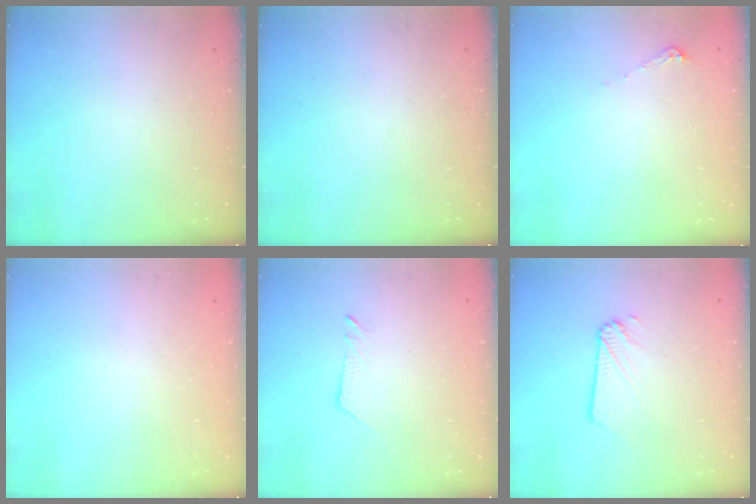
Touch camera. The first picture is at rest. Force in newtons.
{"total": 0.0}
{"total": 5.8, "press": 5.8, "slide": 0.8}
{"total": 0.0}
{"total": 3.6, "press": 3.6, "slide": 0.5}
{"total": 2.1, "press": 2.1, "slide": 0.2}